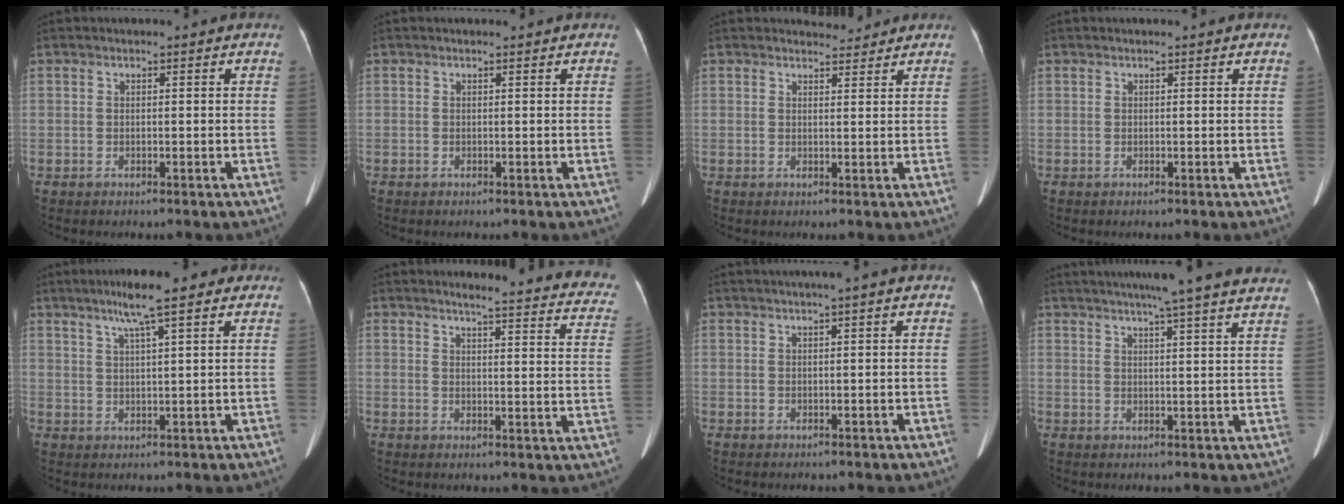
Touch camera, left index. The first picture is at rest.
{"total": 0.0}
{"total": 2.2, "force": [2.2, 0.6, -0.1], "torque": [-0.001, -0.002, 0.031]}
{"total": 0.0}
{"total": 7.2, "force": [4.8, 0.4, 5.4], "torque": [-0.088, 0.021, 0.075]}
{"total": 19.3, "force": [18.1, 1.8, 6.6], "torque": [-0.064, -0.077, 0.182]}
{"total": 2.4, "force": [1.5, -0.6, 1.8], "torque": [-0.030, 0.011, 0.029]}
{"total": 17.3, "force": [14.8, -0.9, 8.9], "torque": [-0.142, 0.002, 0.182]}